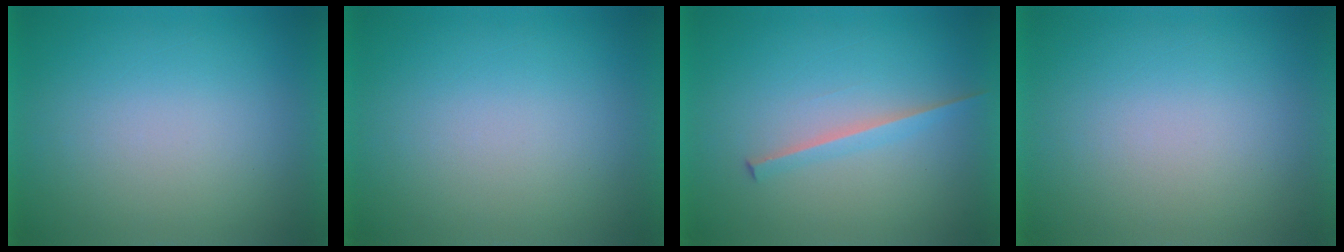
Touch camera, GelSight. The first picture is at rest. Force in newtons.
{"total": 1.2}
{"total": 1.6}
{"total": 1.2}